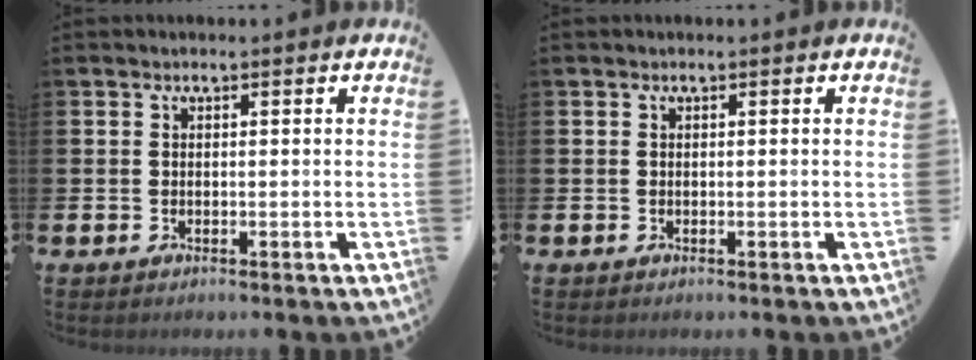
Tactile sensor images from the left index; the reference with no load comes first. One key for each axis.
{"total": 0.0}